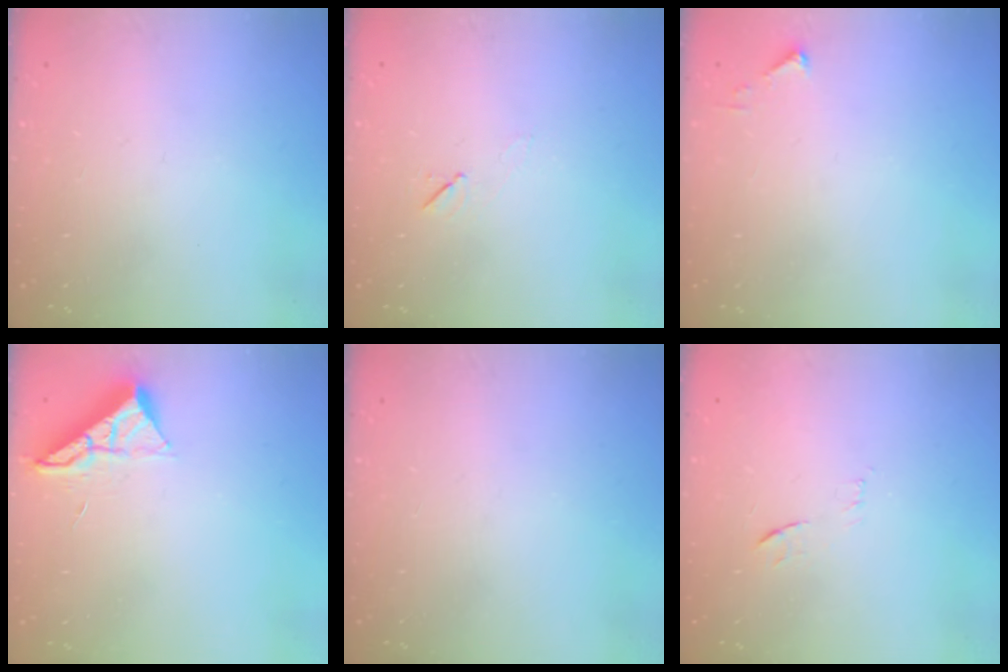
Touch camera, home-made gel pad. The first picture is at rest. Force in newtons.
{"total": 4.8, "press": 4.4, "slide": 2.0}
{"total": 2.7, "press": 2.7, "slide": 0.3}
{"total": 7.1, "press": 7.1, "slide": 0.4}
{"total": 0.0}
{"total": 8.1, "press": 8.0, "slide": 0.7}